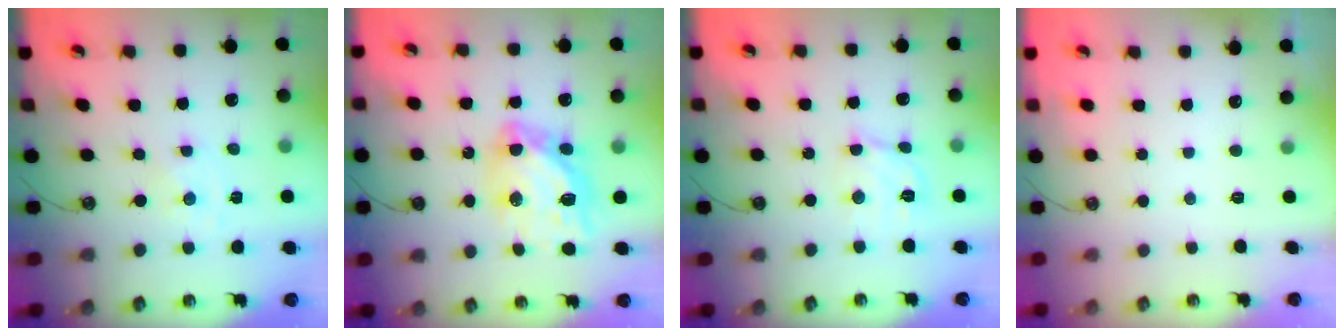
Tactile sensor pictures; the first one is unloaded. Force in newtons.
{"total": 15.7, "press": 15.6, "slide": 1.7}
{"total": 8.9, "press": 8.9, "slide": 0.8}
{"total": 0.0}